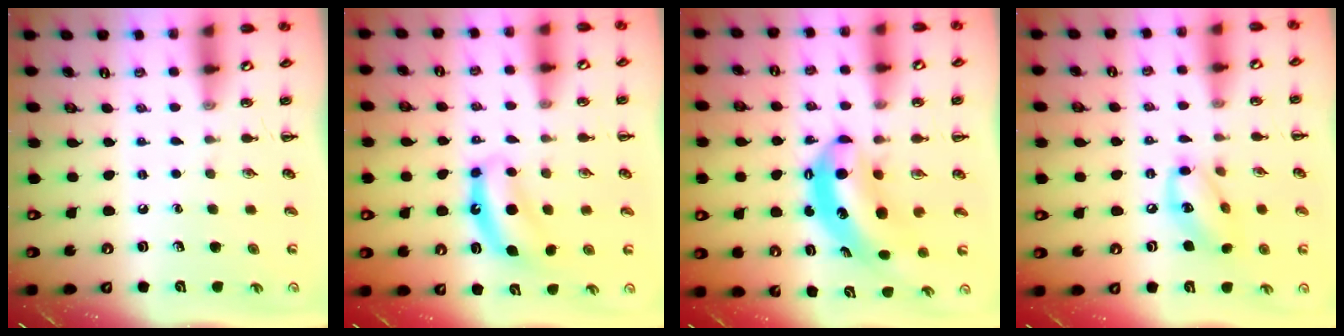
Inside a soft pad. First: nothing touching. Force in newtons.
{"total": 7.4, "press": 7.3, "slide": 1.1}
{"total": 7.5, "press": 7.3, "slide": 1.9}
{"total": 12.0, "press": 11.9, "slide": 1.6}